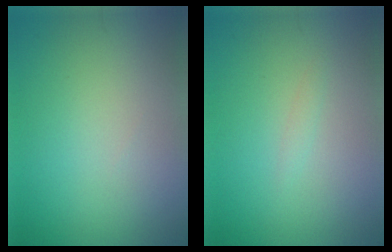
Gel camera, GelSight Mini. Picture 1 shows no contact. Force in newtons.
{"total": 0.6, "press": 0.6, "slide": 0.0}